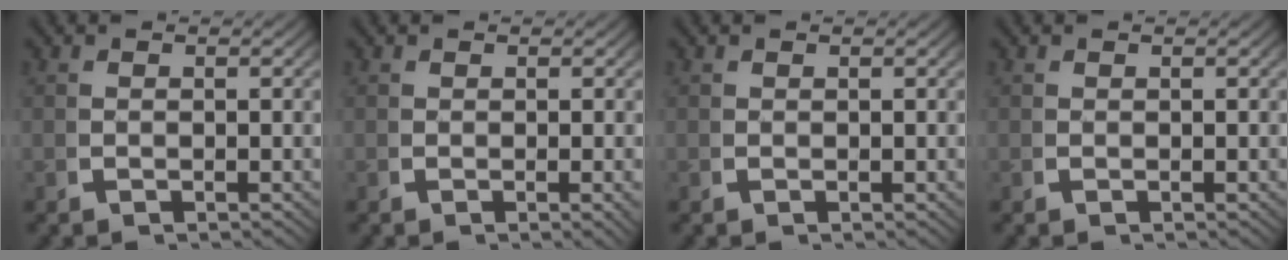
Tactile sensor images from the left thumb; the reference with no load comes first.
{"total": 0.7, "force": [0.2, -0.1, 0.7], "torque": [-0.007, 0.003, 0.001]}
{"total": 0.0}
{"total": 0.0}